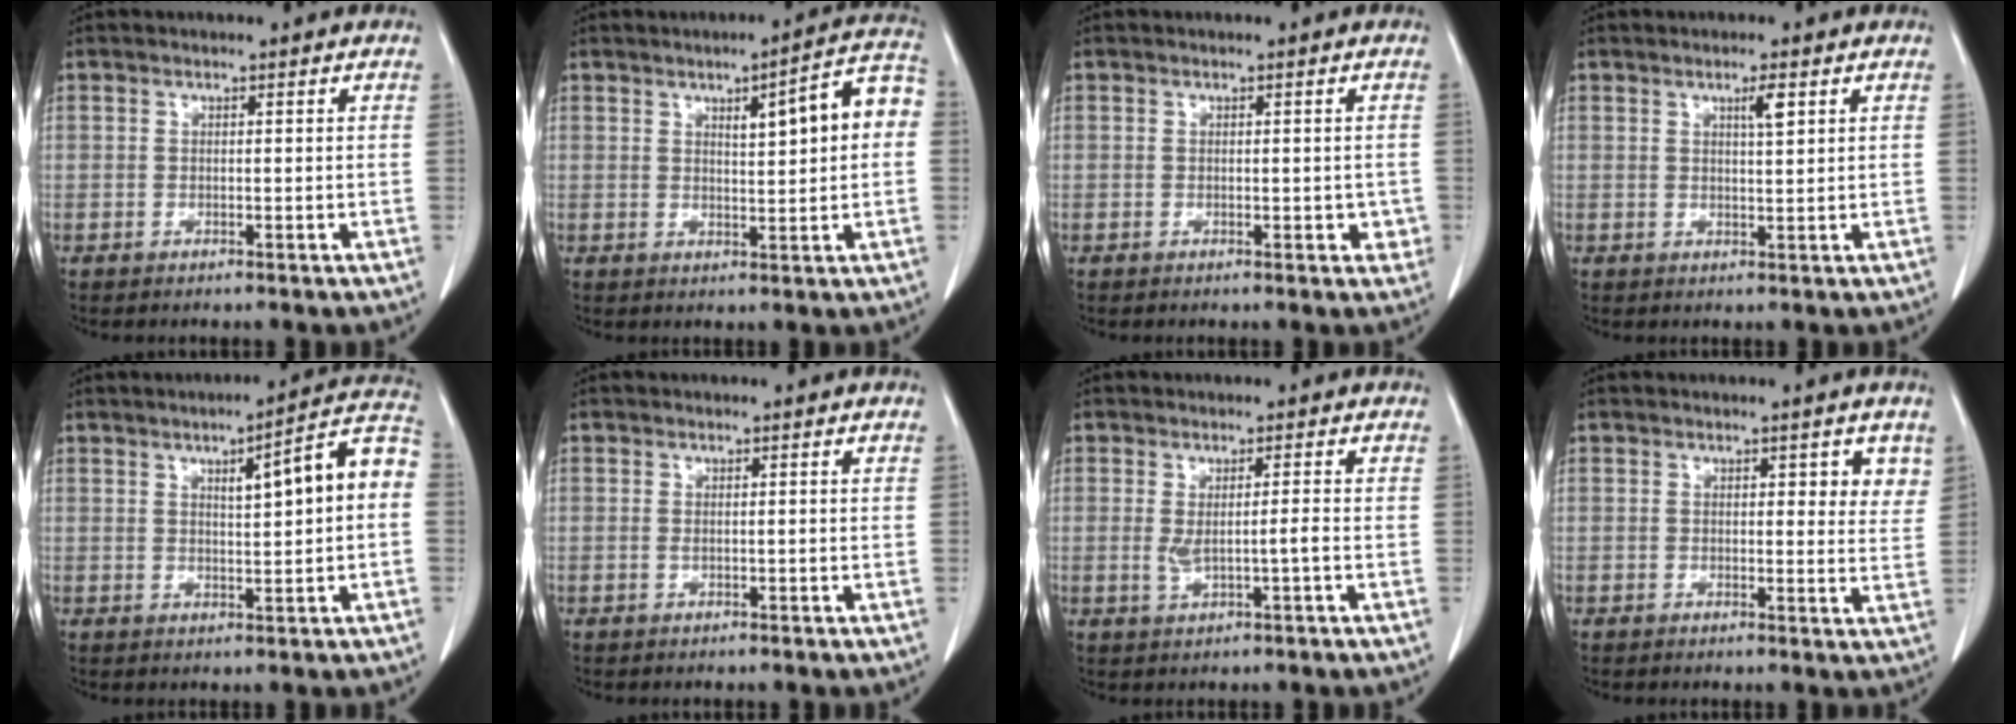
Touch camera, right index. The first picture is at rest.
{"total": 8.9, "force": [1.7, 1.4, 8.7], "torque": [-0.115, 0.024, 0.021]}
{"total": 2.0, "force": [-0.4, 1.1, 1.7], "torque": [-0.010, 0.004, -0.001]}
{"total": 2.4, "force": [1.1, 0.1, 2.1], "torque": [-0.039, -0.002, 0.019]}
{"total": 9.6, "force": [1.4, 0.9, 9.4], "torque": [-0.126, 0.025, 0.017]}
{"total": 0.7, "force": [-0.1, 0.1, 0.7], "torque": [-0.011, 0.002, 0.003]}
{"total": 2.9, "force": [-0.3, 0.0, 2.8], "torque": [-0.051, 0.002, 0.001]}
{"total": 3.8, "force": [1.9, 1.7, 2.8], "torque": [-0.020, -0.007, 0.016]}